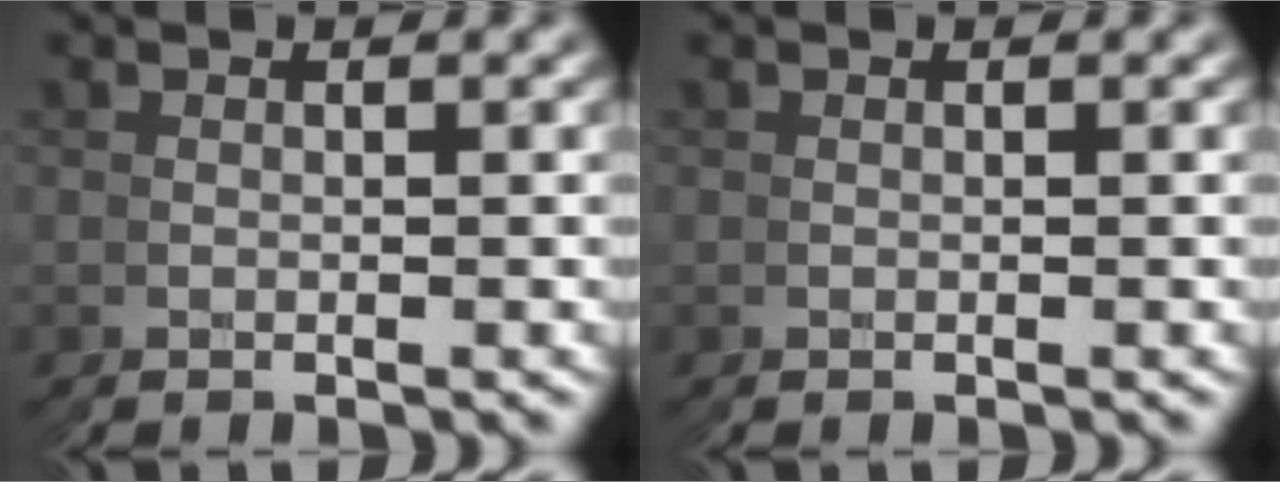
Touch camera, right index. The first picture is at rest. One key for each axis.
{"total": 0.0}